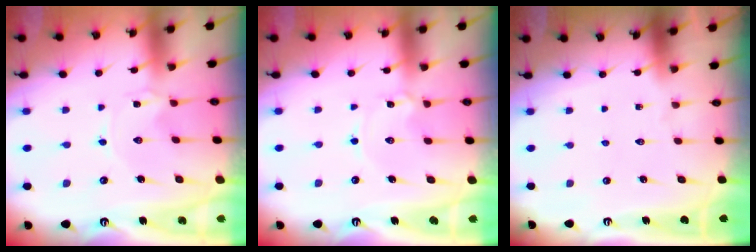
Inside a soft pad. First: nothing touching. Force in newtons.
{"total": 1.6, "press": 1.6, "slide": 0.1}
{"total": 0.0}